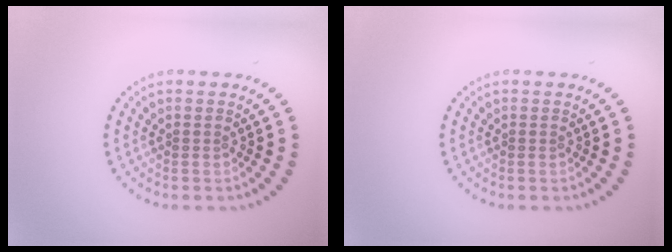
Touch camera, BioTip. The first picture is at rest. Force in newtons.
{"total": 0.0}